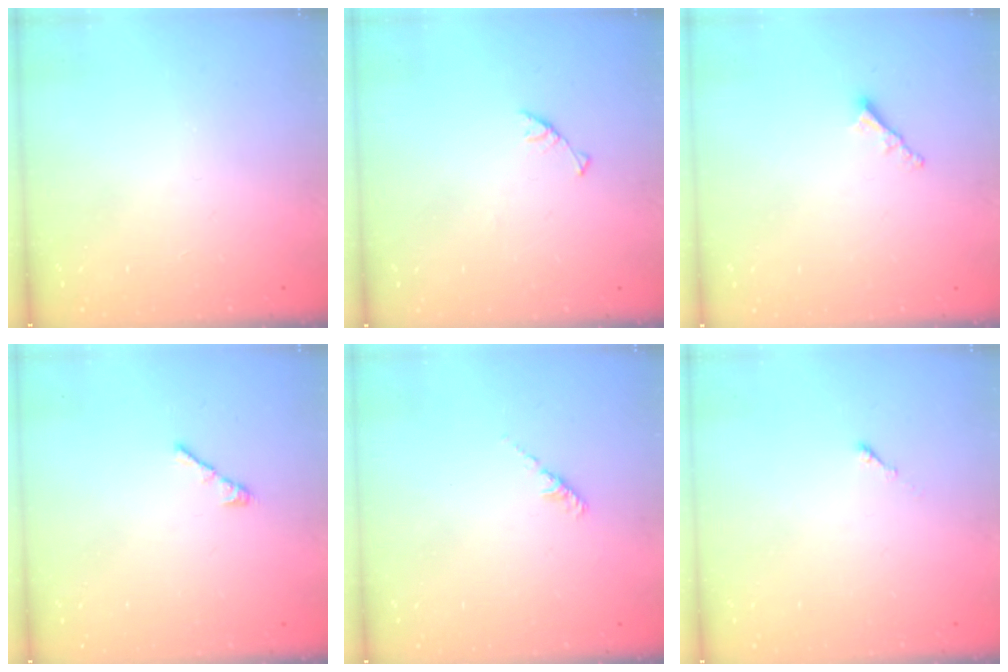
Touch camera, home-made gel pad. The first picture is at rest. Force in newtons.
{"total": 3.0, "press": 3.0, "slide": 0.3}
{"total": 2.5, "press": 2.5, "slide": 0.3}
{"total": 3.0, "press": 2.9, "slide": 0.8}
{"total": 2.2, "press": 2.1, "slide": 0.6}
{"total": 0.0}